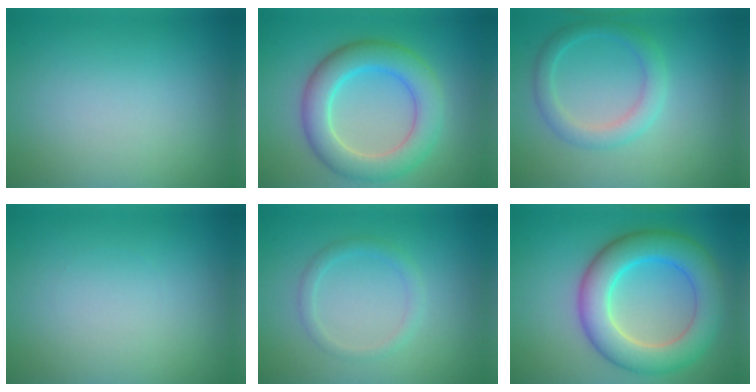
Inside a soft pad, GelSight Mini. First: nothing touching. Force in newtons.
{"total": 6.2, "press": 6.1, "slide": 0.5}
{"total": 2.7, "press": 2.7, "slide": 0.1}
{"total": 0.0}
{"total": 1.6, "press": 1.6, "slide": 0.0}
{"total": 7.6, "press": 7.6, "slide": 0.1}